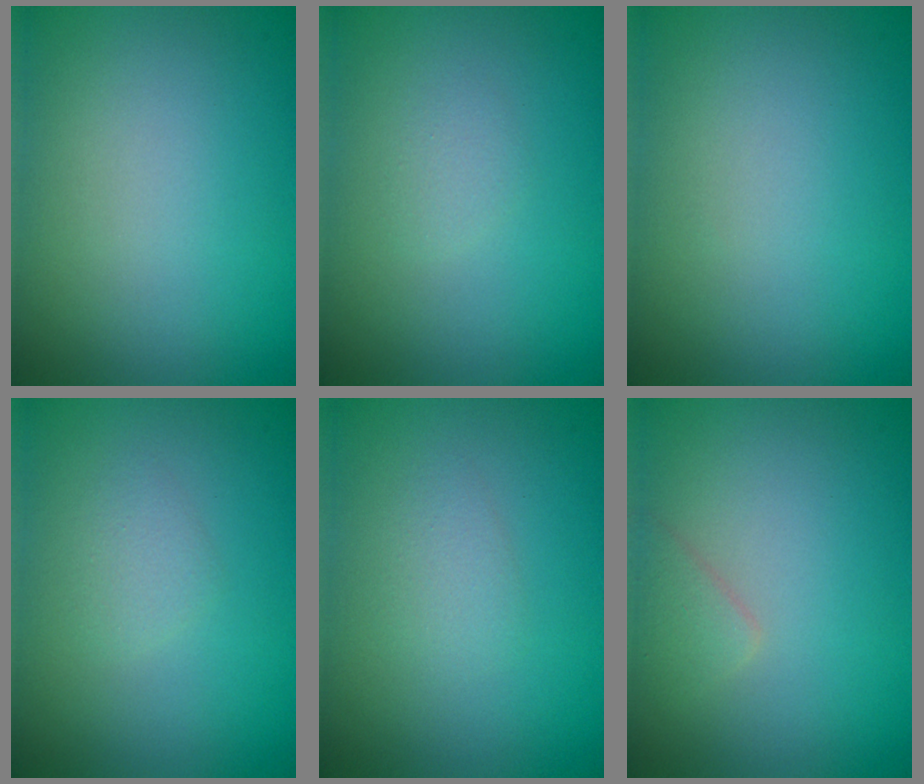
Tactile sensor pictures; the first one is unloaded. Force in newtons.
{"total": 0.8, "press": 0.8, "slide": 0.1}
{"total": 0.0}
{"total": 1.1, "press": 1.1, "slide": 0.0}
{"total": 1.4, "press": 1.4, "slide": 0.0}
{"total": 1.2, "press": 1.2, "slide": 0.1}